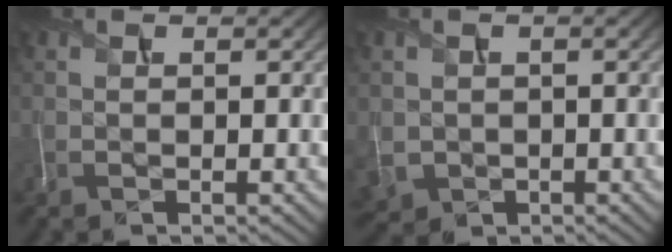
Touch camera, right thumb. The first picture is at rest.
{"total": 2.3, "force": [-0.2, 2.2, 0.5], "torque": [-0.032, -0.015, -0.001]}